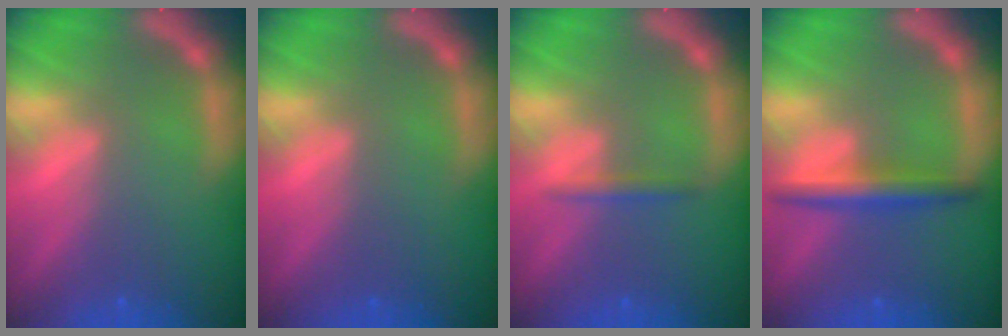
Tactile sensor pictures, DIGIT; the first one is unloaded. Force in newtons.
{"total": 0.0}
{"total": 1.4}
{"total": 3.5}